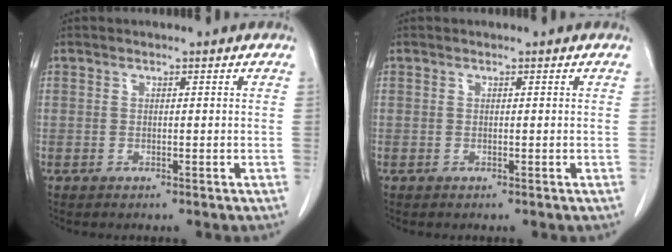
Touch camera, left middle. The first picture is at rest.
{"total": 0.0}